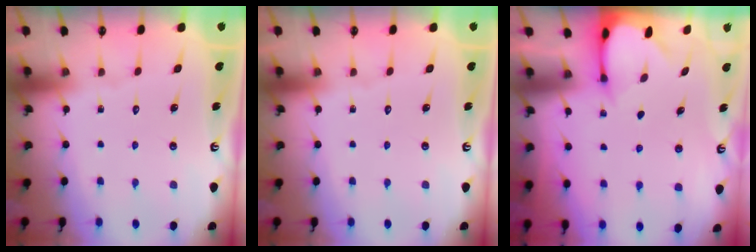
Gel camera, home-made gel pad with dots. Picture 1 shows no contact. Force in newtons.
{"total": 0.0}
{"total": 2.6, "press": 2.5, "slide": 0.4}